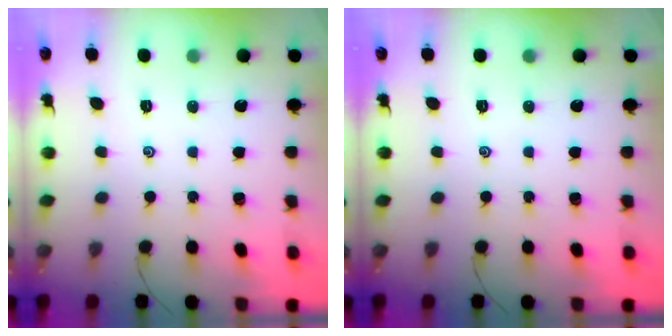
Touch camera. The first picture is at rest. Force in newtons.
{"total": 0.0}